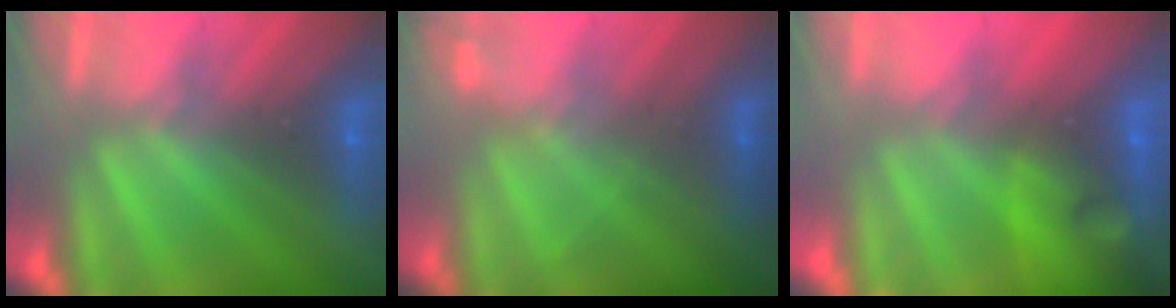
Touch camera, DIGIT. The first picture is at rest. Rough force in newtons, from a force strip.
{"total": 2.1}
{"total": 11.6}